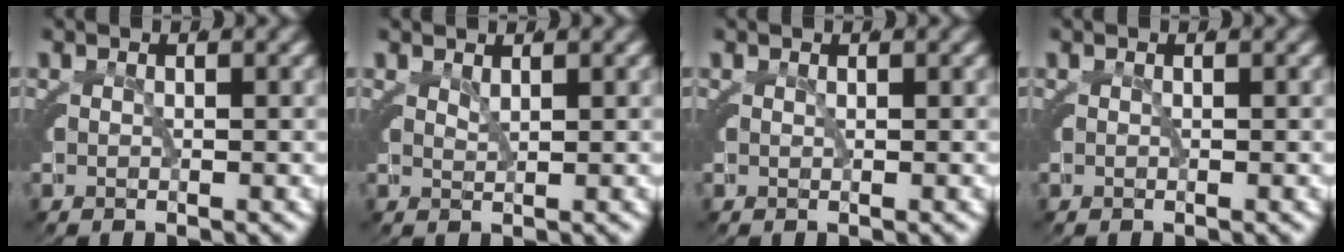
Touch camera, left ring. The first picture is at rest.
{"total": 1.3, "force": [1.2, -0.4, 0.3], "torque": [-0.004, -0.005, 0.029]}
{"total": 0.0}
{"total": 0.0}